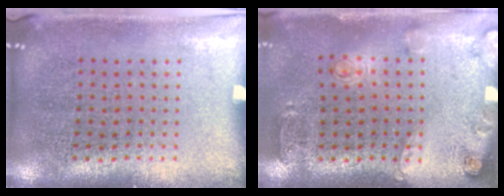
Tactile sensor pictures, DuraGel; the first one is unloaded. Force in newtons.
{"total": 2.0, "press": 1.4, "slide": 1.4}